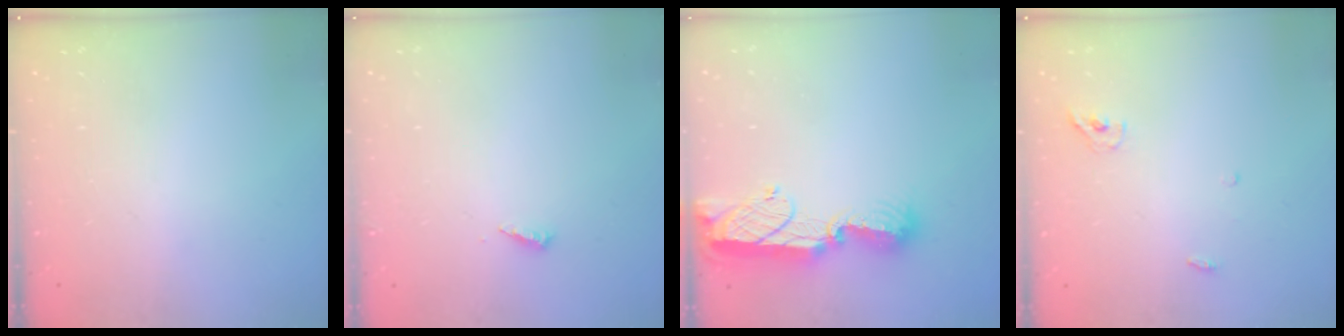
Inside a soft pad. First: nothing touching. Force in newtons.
{"total": 3.1, "press": 3.1, "slide": 0.2}
{"total": 12.4, "press": 12.4, "slide": 1.0}
{"total": 3.8, "press": 3.6, "slide": 1.3}